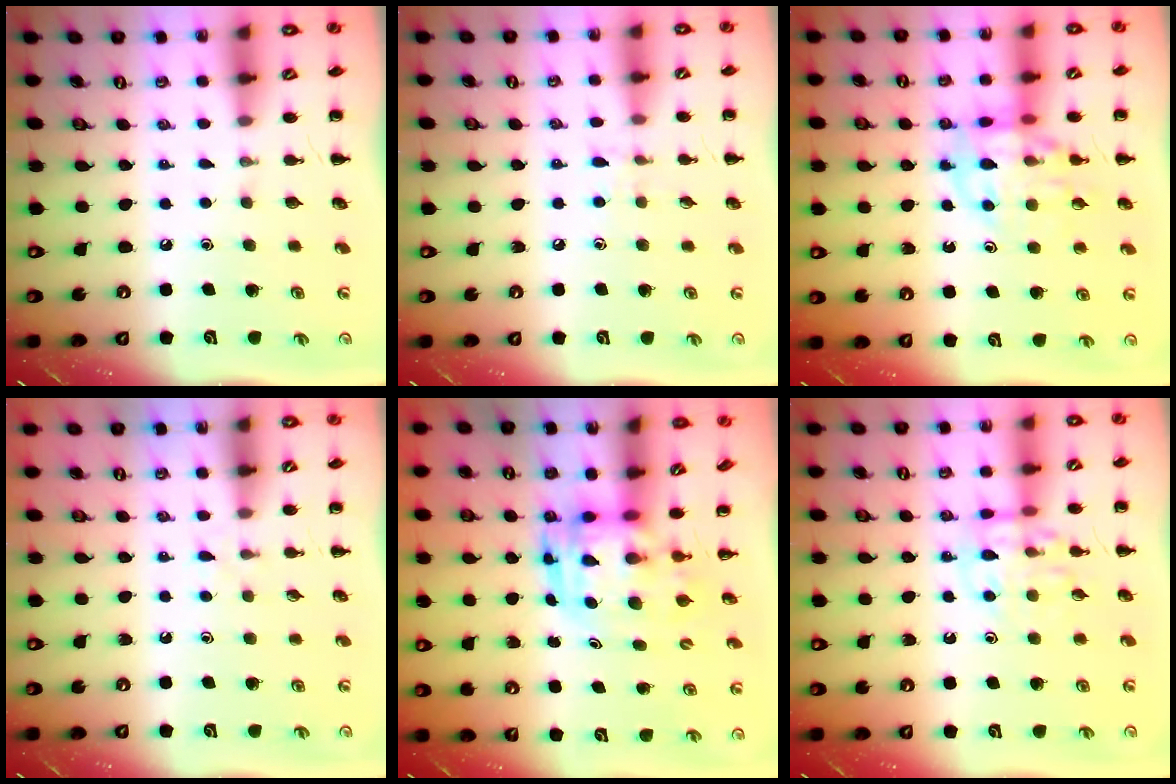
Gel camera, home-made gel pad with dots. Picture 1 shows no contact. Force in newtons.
{"total": 6.4, "press": 6.0, "slide": 2.3}
{"total": 13.1, "press": 12.9, "slide": 2.6}
{"total": 3.5, "press": 3.2, "slide": 1.4}
{"total": 3.5, "press": 3.4, "slide": 0.7}
{"total": 11.2, "press": 11.1, "slide": 1.2}